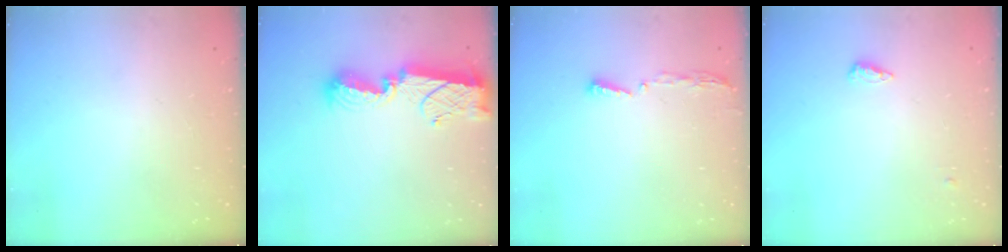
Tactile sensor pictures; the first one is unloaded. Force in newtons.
{"total": 12.3, "press": 12.3, "slide": 0.8}
{"total": 3.4, "press": 3.4, "slide": 0.4}
{"total": 8.7, "press": 5.7, "slide": 6.5}